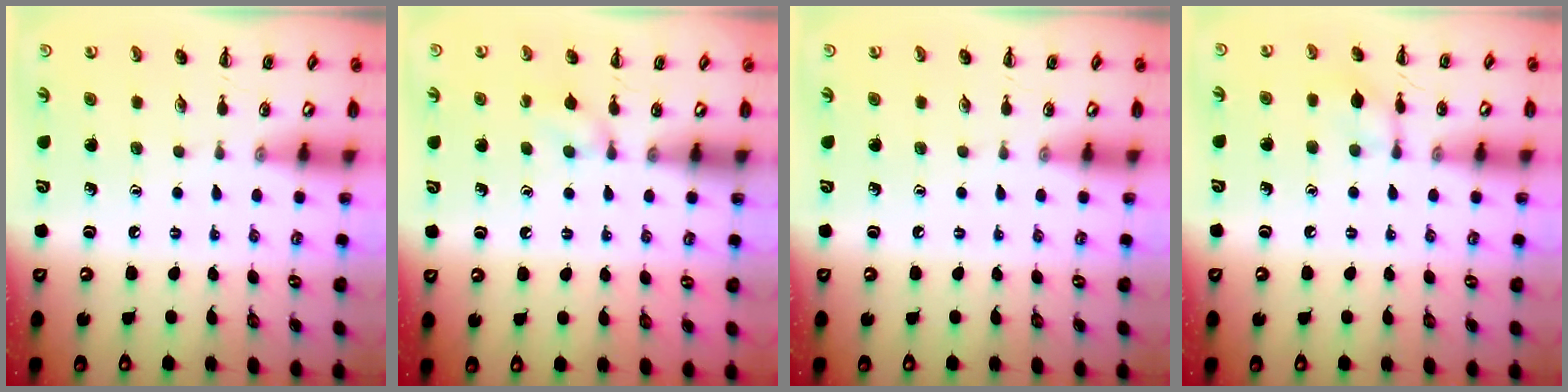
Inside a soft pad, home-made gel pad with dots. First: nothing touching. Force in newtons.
{"total": 5.5, "press": 5.2, "slide": 1.7}
{"total": 0.0}
{"total": 7.2, "press": 7.1, "slide": 1.4}